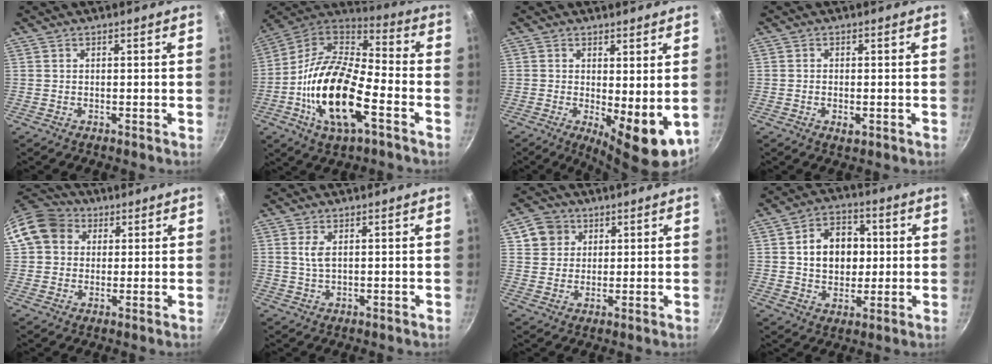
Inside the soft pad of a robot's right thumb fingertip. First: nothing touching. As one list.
[{"total": 21.6, "force": [-6.7, 9.4, 18.2], "torque": [-0.337, 0.035, -0.141]}, {"total": 9.2, "force": [-0.3, 3.4, 8.5], "torque": [-0.105, -0.015, 0.006]}, {"total": 2.2, "force": [-0.6, 1.1, 1.8], "torque": [-0.034, -0.002, -0.011]}, {"total": 11.9, "force": [3.5, 10.0, 5.5], "torque": [-0.085, 0.023, 0.050]}, {"total": 2.8, "force": [0.8, 1.3, 2.4], "torque": [-0.047, -0.005, 0.018]}, {"total": 6.3, "force": [2.7, 5.5, 1.5], "torque": [0.010, 0.007, 0.046]}, {"total": 12.0, "force": [1.5, 9.2, 7.6], "torque": [-0.083, 0.009, 0.021]}]